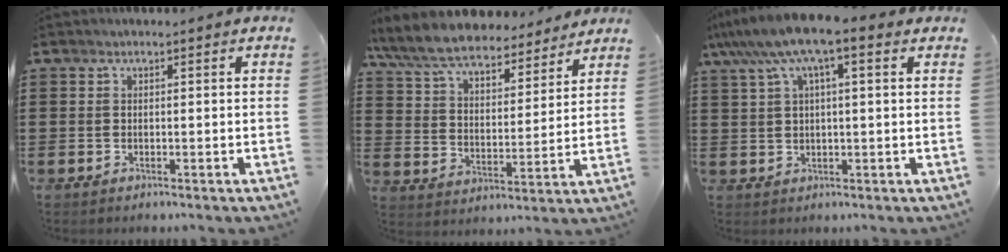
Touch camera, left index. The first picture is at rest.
{"total": 8.8, "force": [8.1, 1.5, 3.0], "torque": [-0.094, -0.042, 0.145]}
{"total": 8.1, "force": [4.3, 1.3, 6.7], "torque": [-0.138, -0.004, 0.076]}